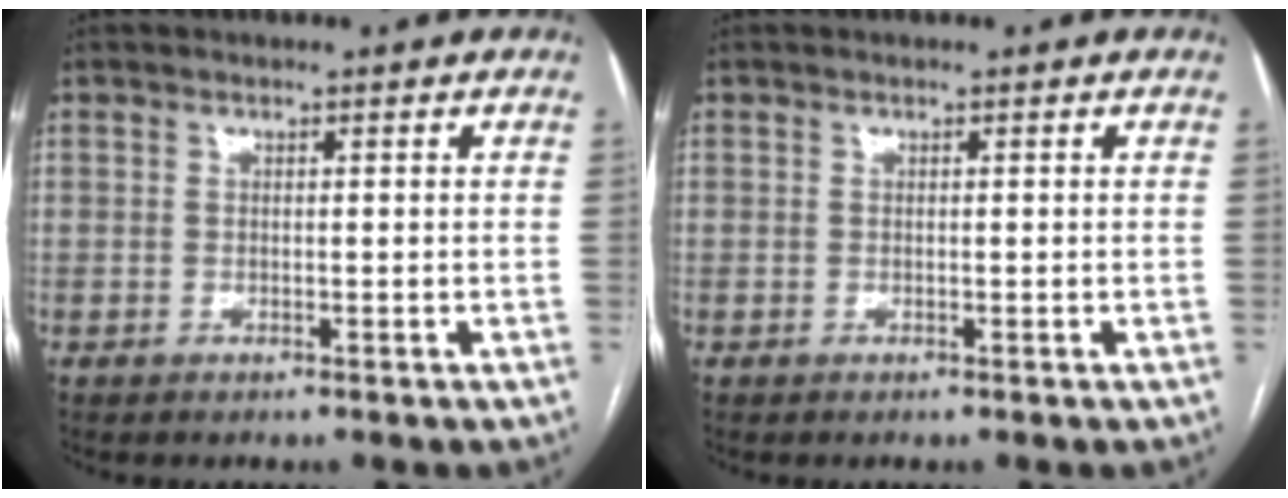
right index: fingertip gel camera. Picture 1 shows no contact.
{"total": 0.0}